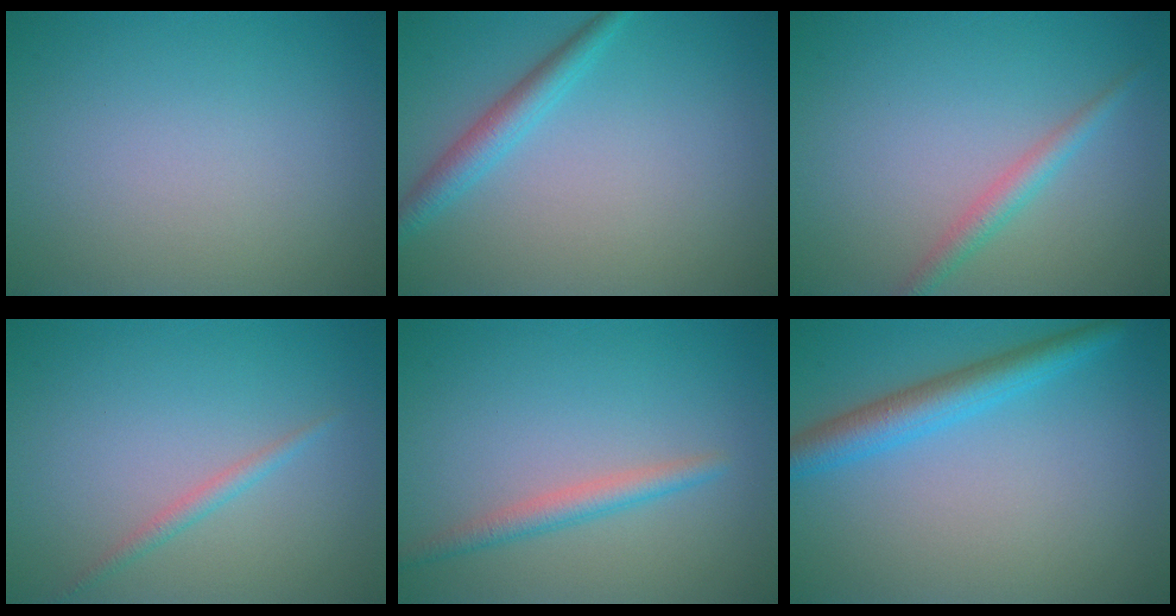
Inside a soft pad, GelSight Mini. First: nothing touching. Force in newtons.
{"total": 2.6, "press": 2.5, "slide": 0.1}
{"total": 1.9, "press": 1.9, "slide": 0.0}
{"total": 1.2, "press": 1.2, "slide": 0.0}
{"total": 2.1, "press": 2.1, "slide": 0.1}
{"total": 3.8, "press": 3.8, "slide": 0.1}